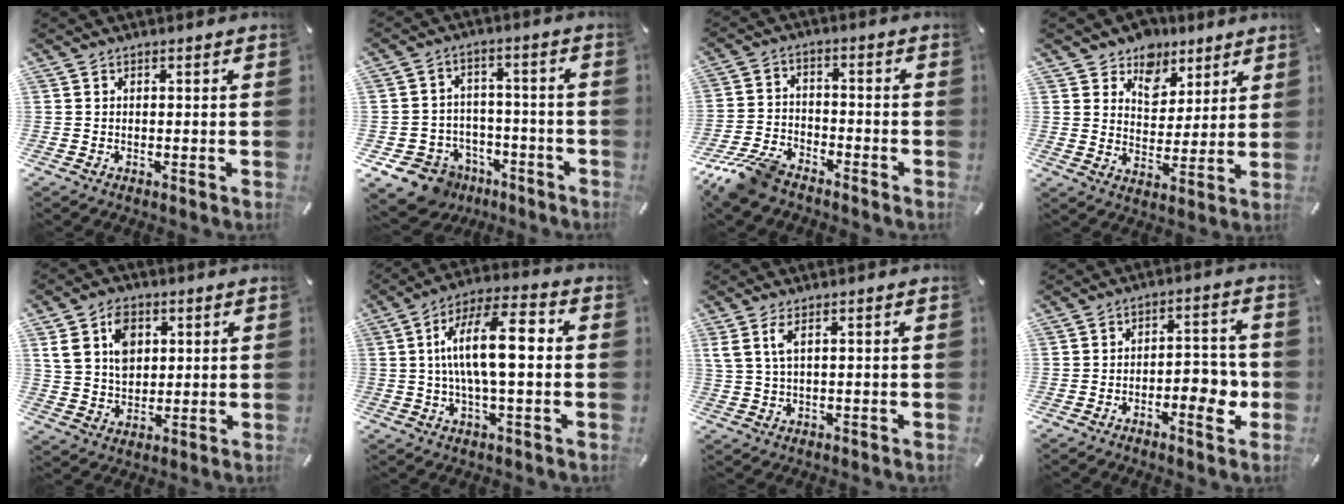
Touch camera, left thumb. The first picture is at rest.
{"total": 9.7, "force": [-5.9, 7.3, 2.3], "torque": [-0.053, 0.042, -0.101]}
{"total": 9.7, "force": [-7.9, 4.0, 4.0], "torque": [-0.086, 0.036, -0.153]}
{"total": 8.5, "force": [5.7, 6.2, 0.5], "torque": [-0.013, -0.053, 0.105]}
{"total": 9.9, "force": [3.3, 7.7, 5.3], "torque": [-0.112, 0.006, 0.058]}
{"total": 14.9, "force": [1.1, 5.2, 13.9], "torque": [-0.256, 0.006, 0.017]}
{"total": 4.0, "force": [1.6, 1.2, 3.4], "torque": [-0.080, 0.000, 0.024]}
{"total": 8.1, "force": [-3.0, 3.9, 6.4], "torque": [-0.081, 0.014, -0.049]}